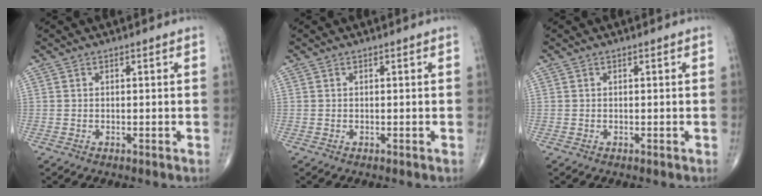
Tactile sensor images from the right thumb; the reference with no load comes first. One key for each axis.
{"total": 0.0}
{"total": 0.0}